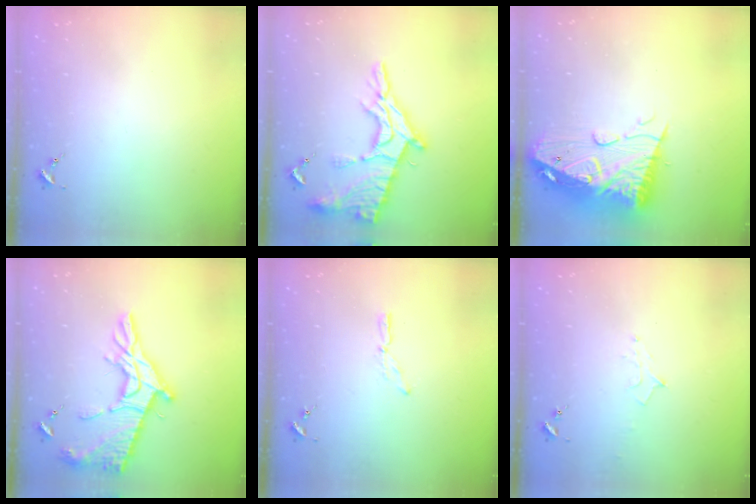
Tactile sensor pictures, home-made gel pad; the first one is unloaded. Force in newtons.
{"total": 20.7, "press": 20.6, "slide": 2.0}
{"total": 18.4, "press": 18.3, "slide": 1.5}
{"total": 21.7, "press": 21.7, "slide": 1.9}
{"total": 5.2, "press": 5.1, "slide": 0.3}
{"total": 7.4, "press": 7.3, "slide": 1.1}